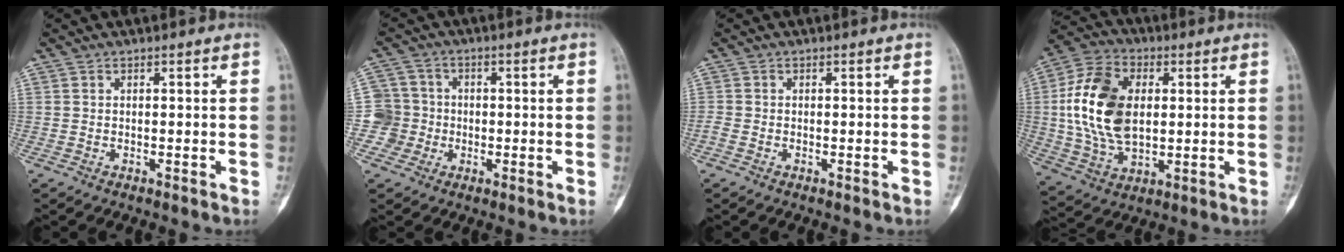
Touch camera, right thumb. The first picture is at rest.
{"total": 6.1, "force": [-1.3, 6.0, -0.3], "torque": [0.038, 0.015, -0.031]}
{"total": 1.0, "force": [-0.6, 0.5, 0.6], "torque": [-0.020, -0.003, -0.017]}
{"total": 17.4, "force": [1.9, 11.1, 13.2], "torque": [-0.244, 0.002, 0.038]}